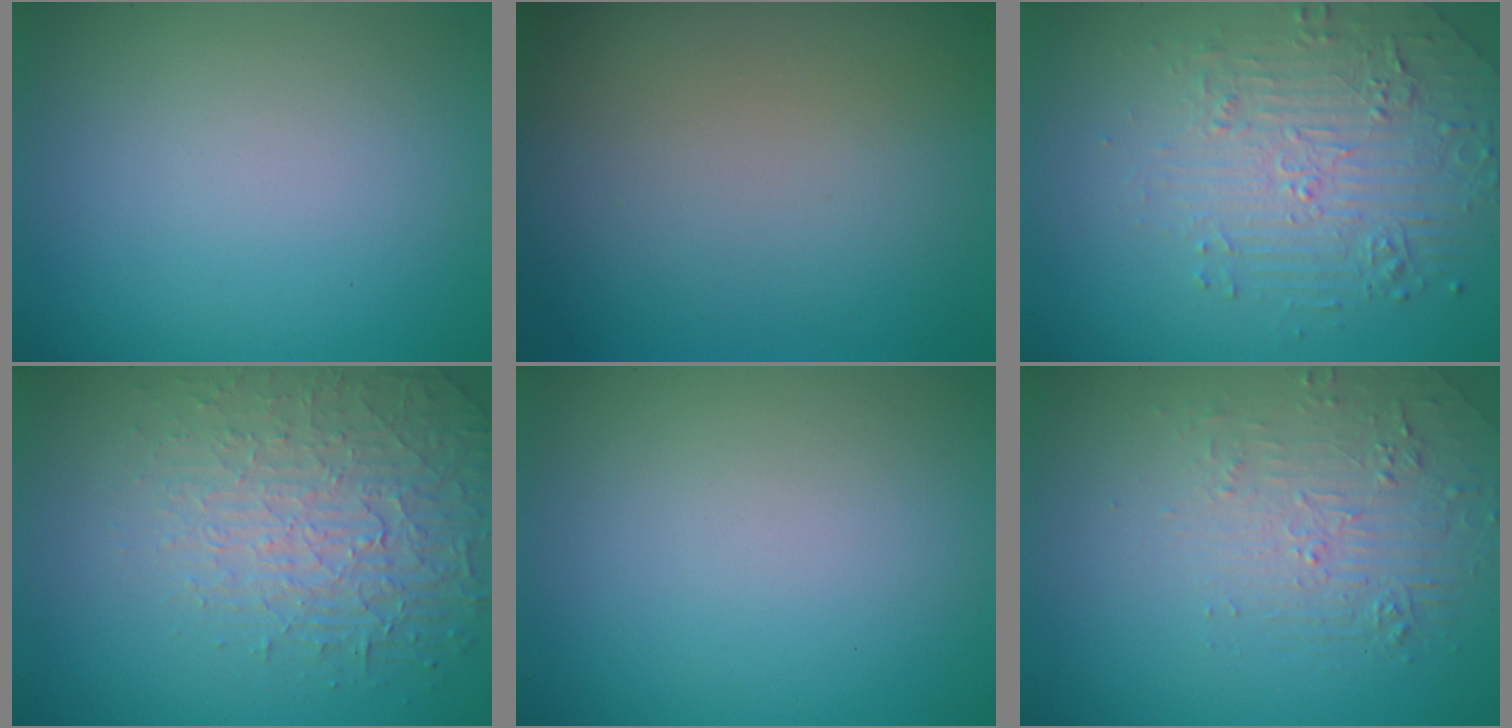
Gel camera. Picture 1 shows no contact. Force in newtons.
{"total": 0.0}
{"total": 4.8, "press": 3.7, "slide": 3.1}
{"total": 3.8, "press": 3.6, "slide": 1.2}
{"total": 0.0}
{"total": 2.2, "press": 1.3, "slide": 1.8}